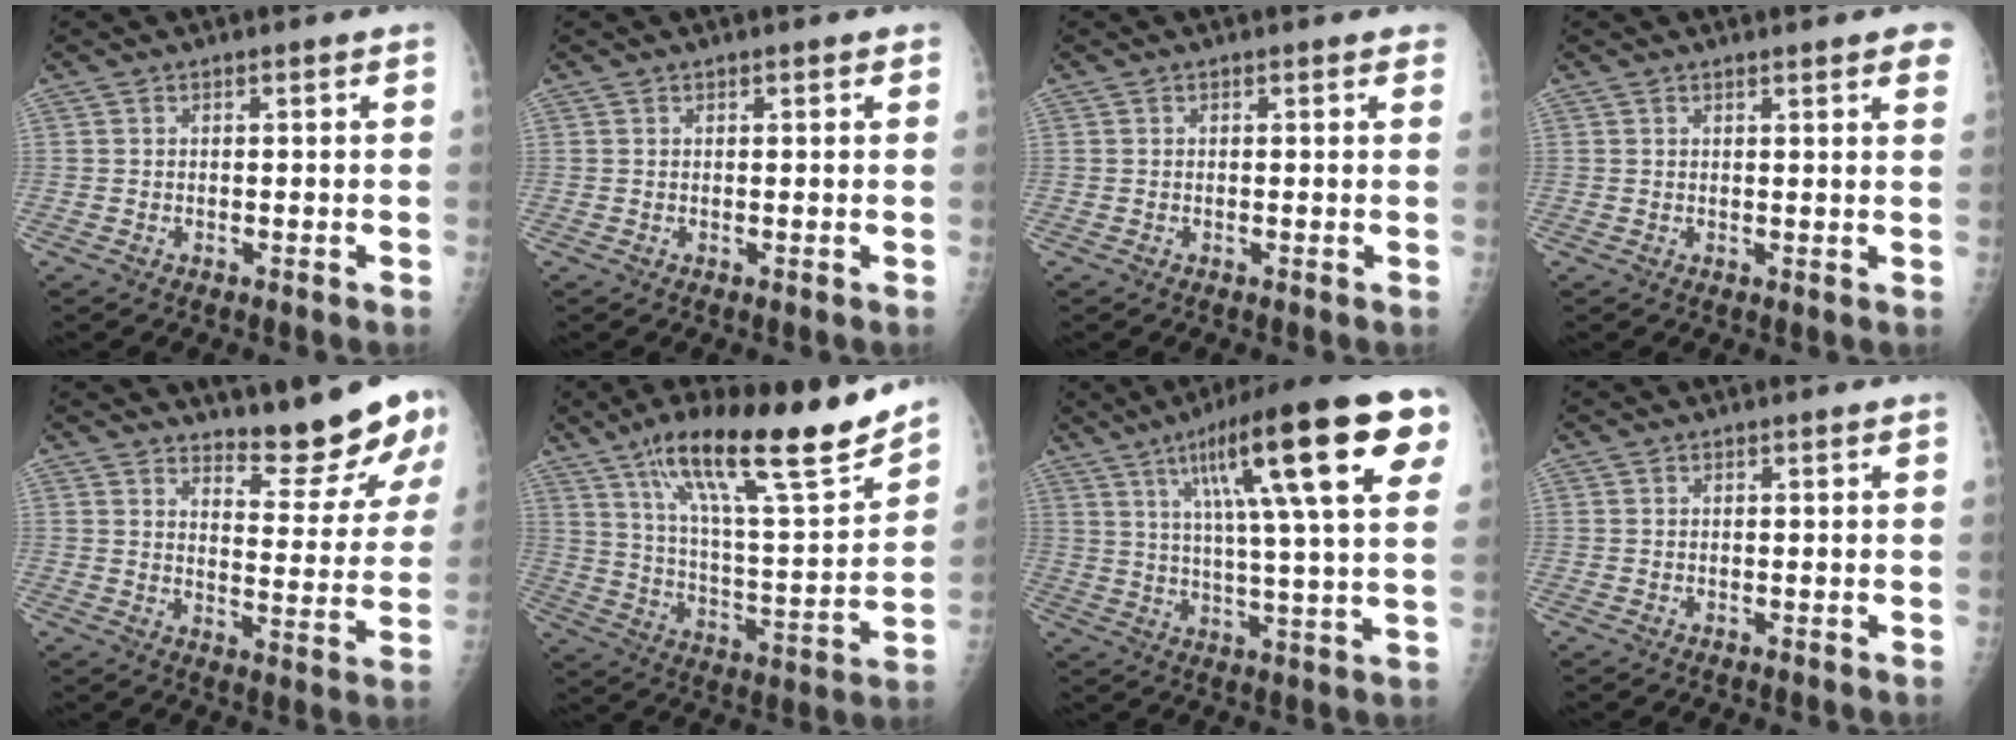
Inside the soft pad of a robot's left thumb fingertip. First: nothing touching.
{"total": 0.9, "force": [0.6, 0.4, 0.5], "torque": [-0.006, -0.002, 0.005]}
{"total": 1.1, "force": [0.9, 0.4, 0.4], "torque": [0.003, -0.001, 0.003]}
{"total": 5.0, "force": [3.7, 0.8, 3.2], "torque": [-0.026, -0.005, 0.035]}
{"total": 12.2, "force": [10.9, 2.2, 5.2], "torque": [-0.040, -0.099, 0.147]}
{"total": 23.7, "force": [16.5, 4.4, 16.5], "torque": [-0.247, -0.067, 0.277]}
{"total": 24.8, "force": [10.6, 4.7, 21.9], "torque": [-0.320, 0.001, 0.155]}
{"total": 0.0}